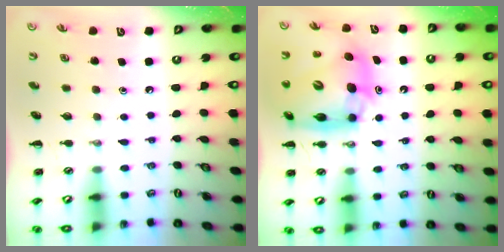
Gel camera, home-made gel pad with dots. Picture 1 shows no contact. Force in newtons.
{"total": 14.1, "press": 13.5, "slide": 4.2}